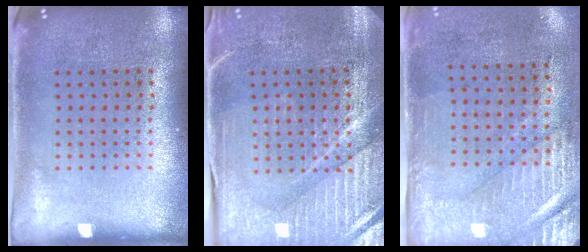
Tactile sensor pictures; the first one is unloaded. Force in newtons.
{"total": 4.0, "press": 3.9, "slide": 0.9}
{"total": 3.0, "press": 2.5, "slide": 1.6}